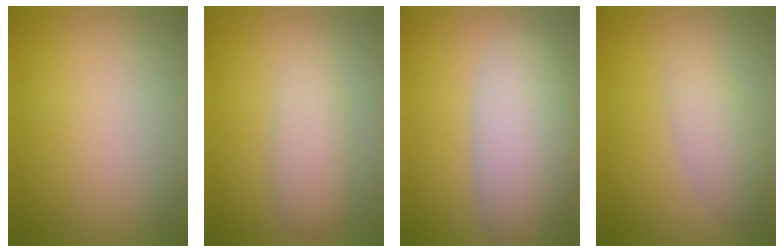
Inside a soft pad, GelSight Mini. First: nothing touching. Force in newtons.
{"total": 2.9, "press": 2.9, "slide": 0.0}
{"total": 7.6, "press": 7.6, "slide": 0.4}
{"total": 2.6, "press": 2.6, "slide": 0.1}